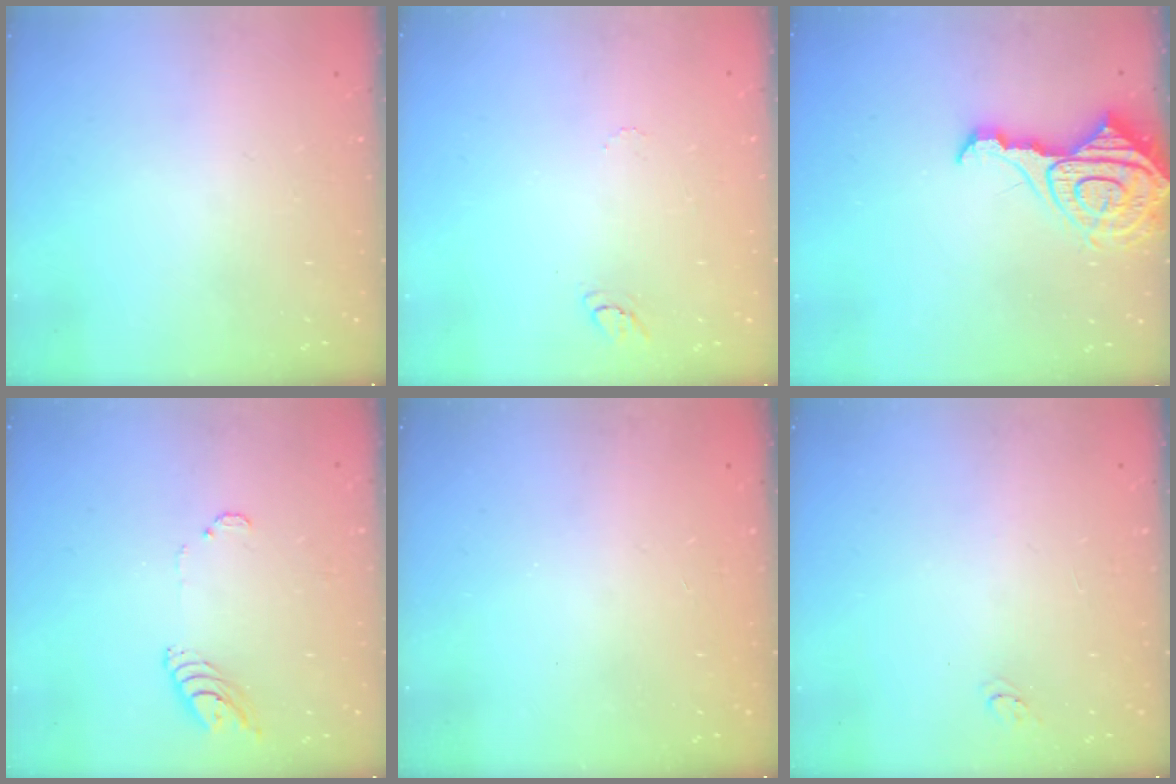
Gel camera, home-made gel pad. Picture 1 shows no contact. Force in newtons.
{"total": 4.4, "press": 4.4, "slide": 0.4}
{"total": 15.8, "press": 15.7, "slide": 1.5}
{"total": 7.7, "press": 7.7, "slide": 0.8}
{"total": 0.0}
{"total": 3.2, "press": 3.2, "slide": 0.3}